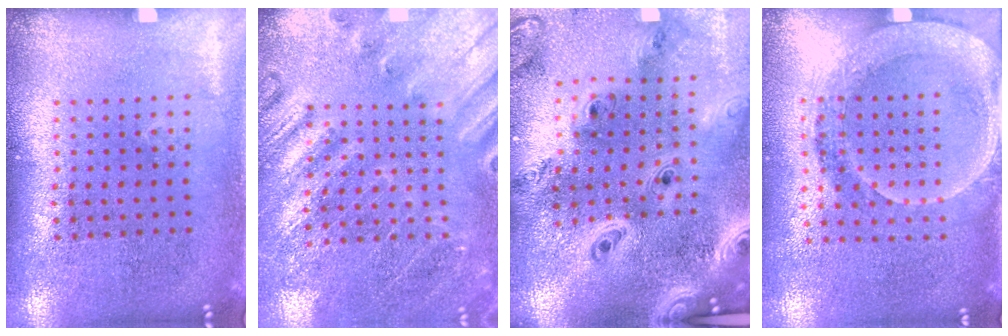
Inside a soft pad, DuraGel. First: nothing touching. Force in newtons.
{"total": 2.4, "press": 2.4, "slide": 0.3}
{"total": 3.8, "press": 2.9, "slide": 2.4}
{"total": 1.7, "press": 1.6, "slide": 0.7}